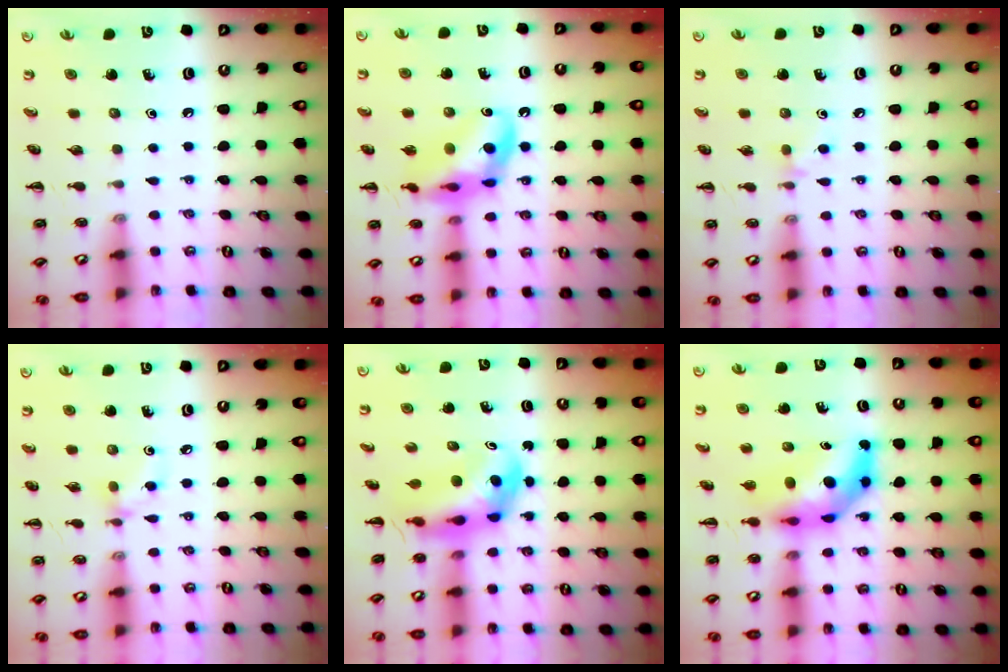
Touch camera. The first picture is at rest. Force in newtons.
{"total": 14.4, "press": 14.2, "slide": 2.8}
{"total": 4.0, "press": 3.7, "slide": 1.5}
{"total": 4.2, "press": 4.1, "slide": 0.9}
{"total": 6.4, "press": 6.2, "slide": 1.5}
{"total": 8.7, "press": 8.3, "slide": 2.6}